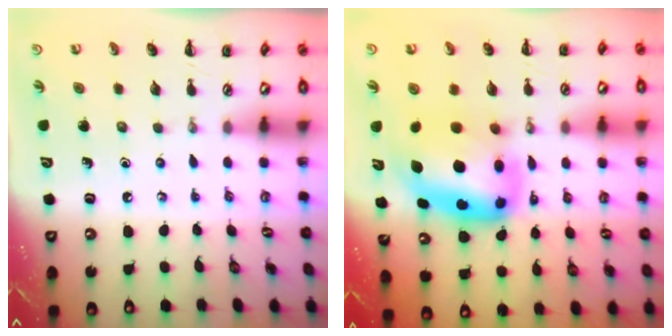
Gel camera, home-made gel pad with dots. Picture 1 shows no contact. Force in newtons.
{"total": 13.9, "press": 13.4, "slide": 3.6}